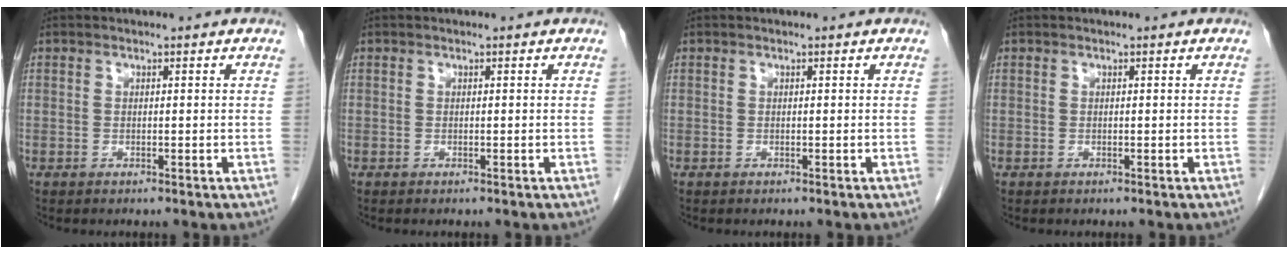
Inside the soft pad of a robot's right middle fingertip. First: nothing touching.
{"total": 0.0}
{"total": 0.0}
{"total": 0.0}